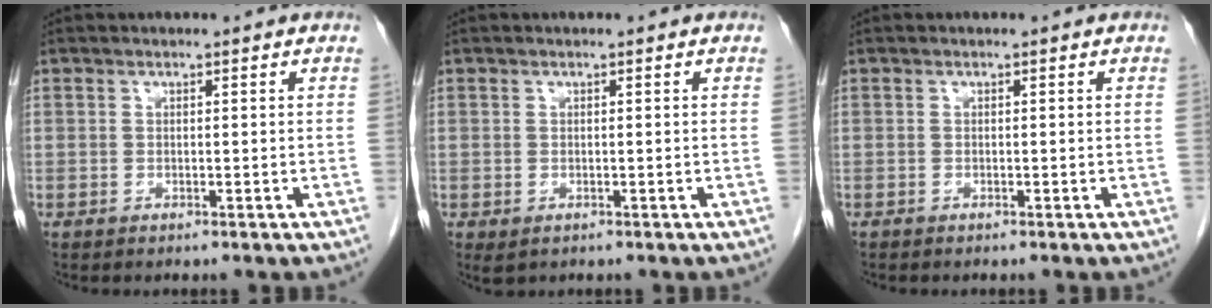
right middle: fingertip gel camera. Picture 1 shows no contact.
{"total": 1.1, "force": [-0.3, 0.8, 0.7], "torque": [-0.015, -0.003, 0.003]}
{"total": 0.0}